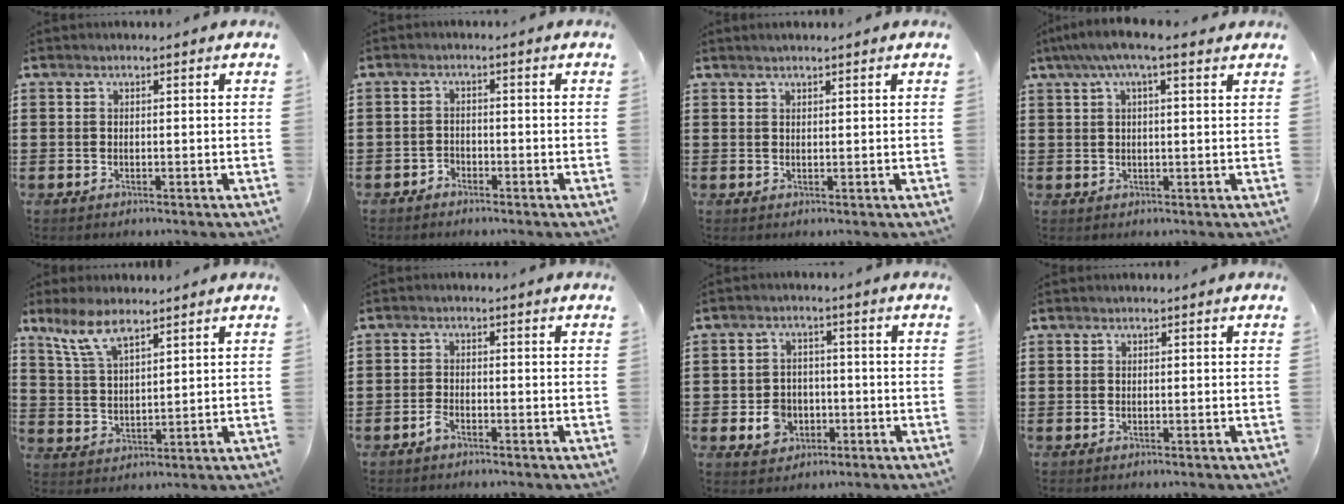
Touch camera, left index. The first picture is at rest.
{"total": 1.7, "force": [-1.6, 0.6, -0.1], "torque": [-0.006, 0.002, -0.036]}
{"total": 0.9, "force": [0.9, 0.0, 0.4], "torque": [-0.007, 0.001, 0.016]}
{"total": 5.1, "force": [3.1, 0.9, 4.0], "torque": [-0.084, 0.004, 0.053]}
{"total": 7.1, "force": [5.2, 2.2, 4.3], "torque": [-0.098, -0.004, 0.096]}
{"total": 1.8, "force": [-1.4, 0.6, 1.0], "torque": [-0.029, 0.000, -0.031]}
{"total": 4.9, "force": [-1.6, 4.2, 2.0], "torque": [-0.035, 0.006, -0.029]}
{"total": 0.0}